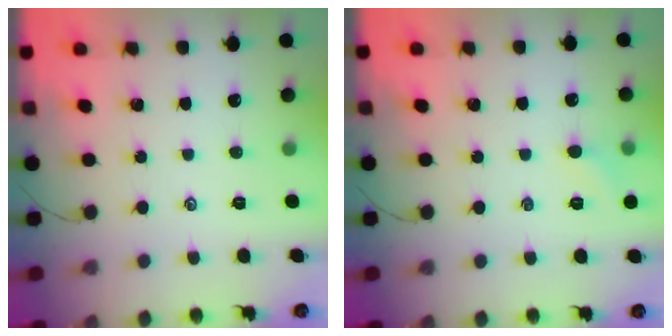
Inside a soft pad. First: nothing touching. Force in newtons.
{"total": 4.0, "press": 3.8, "slide": 1.2}